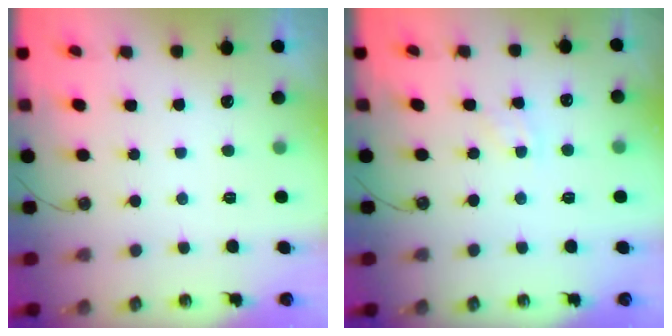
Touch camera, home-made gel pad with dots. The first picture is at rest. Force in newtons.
{"total": 3.8, "press": 3.7, "slide": 0.5}